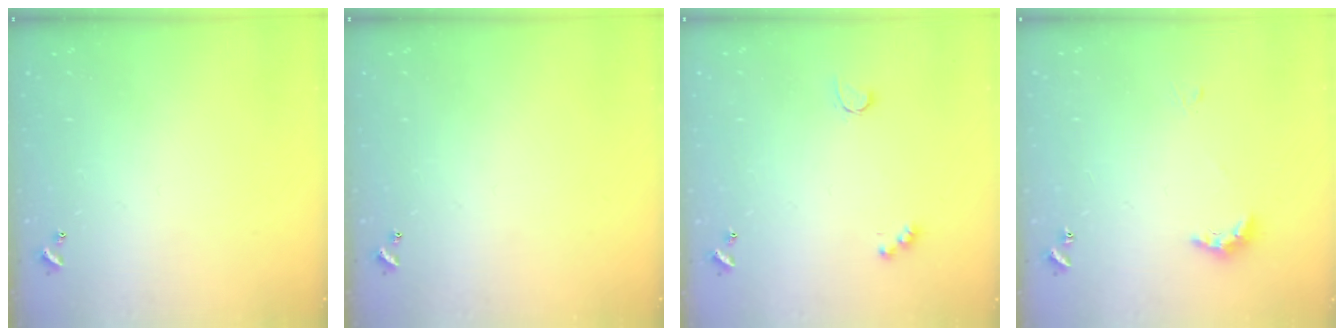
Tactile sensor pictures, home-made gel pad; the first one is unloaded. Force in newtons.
{"total": 0.0}
{"total": 2.7, "press": 2.7, "slide": 0.5}
{"total": 4.2, "press": 4.1, "slide": 0.8}